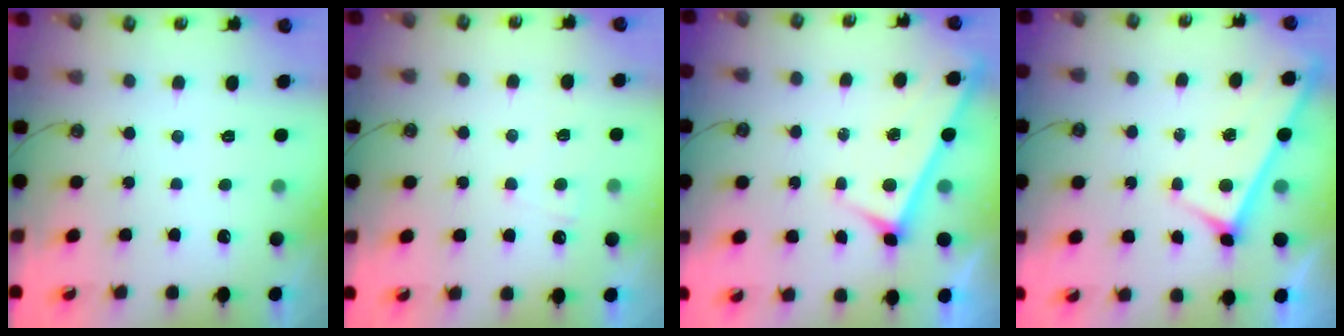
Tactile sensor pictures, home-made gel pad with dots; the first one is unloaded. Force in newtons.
{"total": 6.6, "press": 6.6, "slide": 0.3}
{"total": 3.7, "press": 3.7, "slide": 0.2}
{"total": 3.0, "press": 3.0, "slide": 0.3}